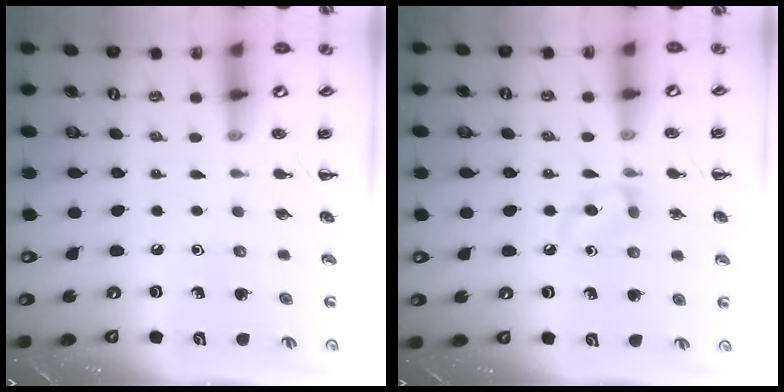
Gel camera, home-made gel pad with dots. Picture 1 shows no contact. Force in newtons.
{"total": 5.3, "press": 5.0, "slide": 1.8}